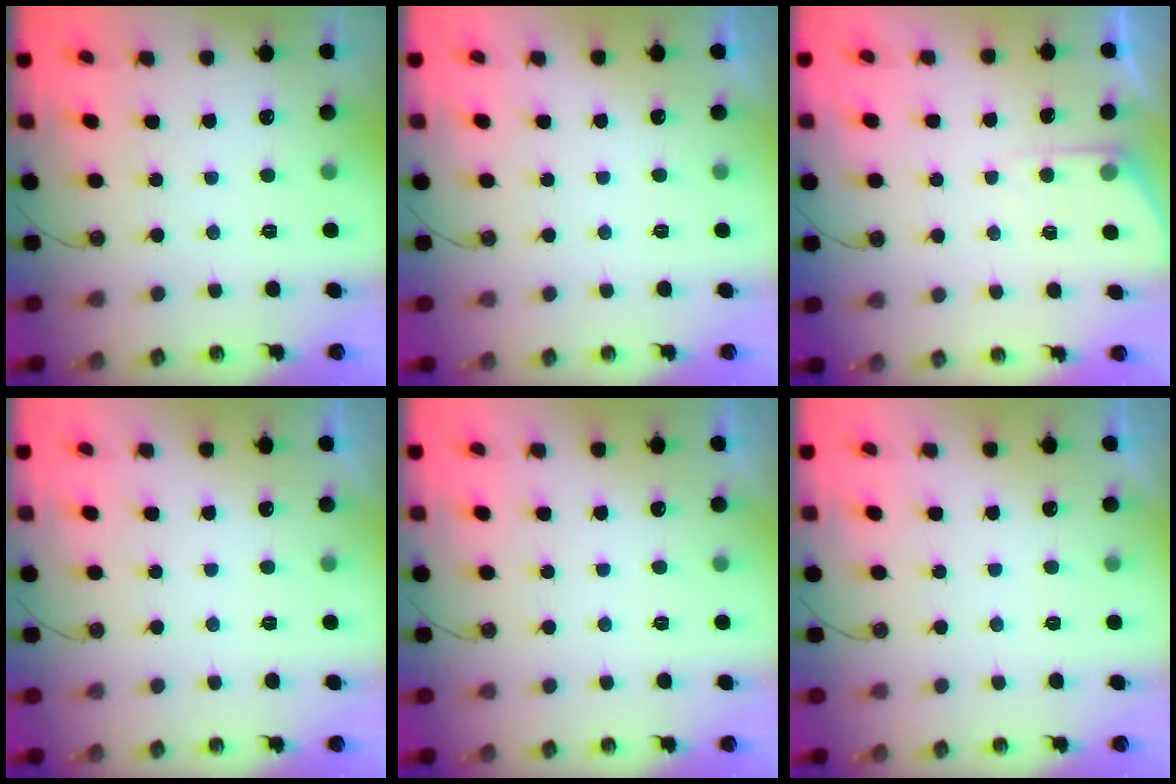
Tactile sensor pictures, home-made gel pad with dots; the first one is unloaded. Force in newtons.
{"total": 0.0}
{"total": 4.6, "press": 4.6, "slide": 0.5}
{"total": 0.0}
{"total": 0.0}
{"total": 0.0}